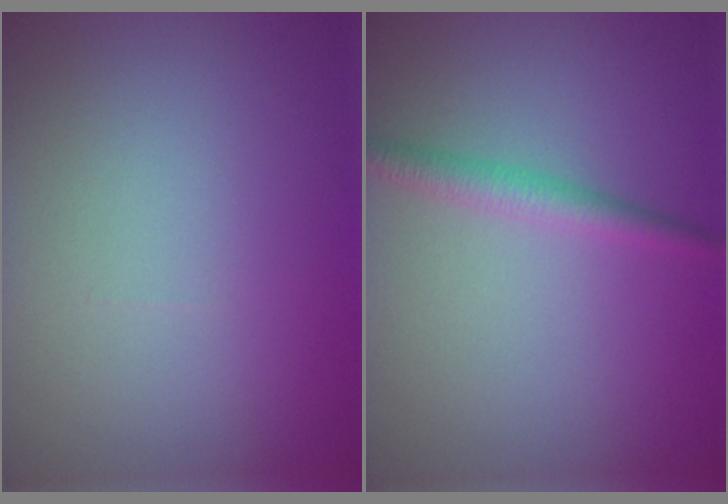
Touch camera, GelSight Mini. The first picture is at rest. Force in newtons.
{"total": 2.1, "press": 2.1, "slide": 0.1}